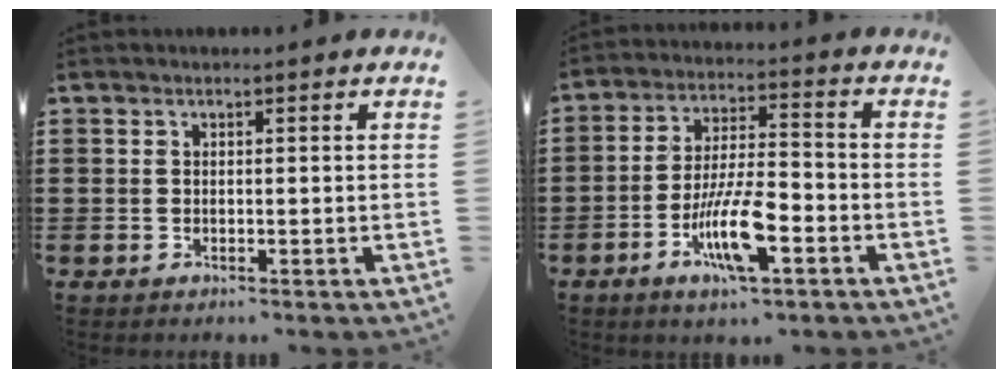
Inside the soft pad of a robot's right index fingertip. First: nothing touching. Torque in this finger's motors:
{"motor_torque": [2.14, 0.00, 0.54, 0.18]}